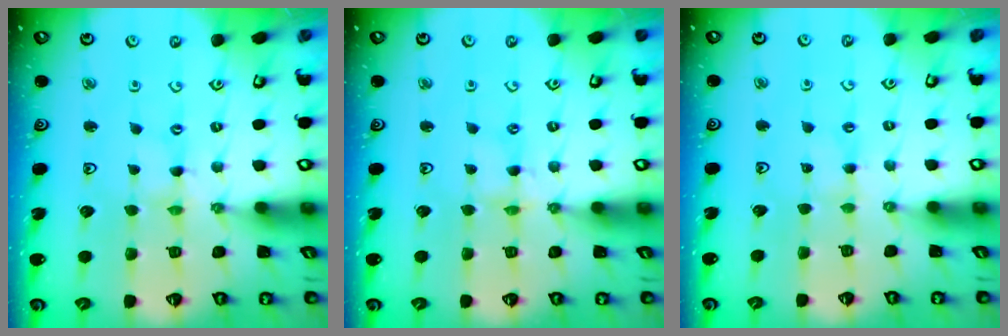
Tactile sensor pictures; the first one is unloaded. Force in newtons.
{"total": 2.0, "press": 2.0, "slide": 0.3}
{"total": 1.5, "press": 1.5, "slide": 0.3}